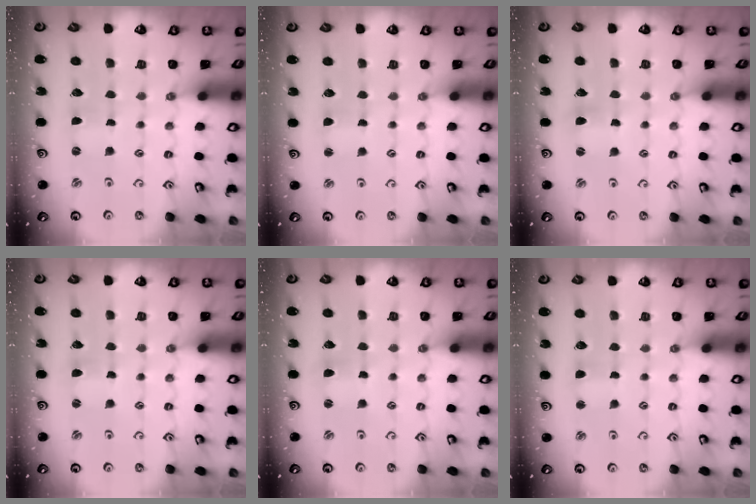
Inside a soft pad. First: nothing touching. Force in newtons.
{"total": 1.6, "press": 1.6, "slide": 0.3}
{"total": 2.1, "press": 2.1, "slide": 0.3}
{"total": 0.7, "press": 0.7, "slide": 0.2}
{"total": 1.9, "press": 1.9, "slide": 0.3}
{"total": 2.8, "press": 2.7, "slide": 0.6}